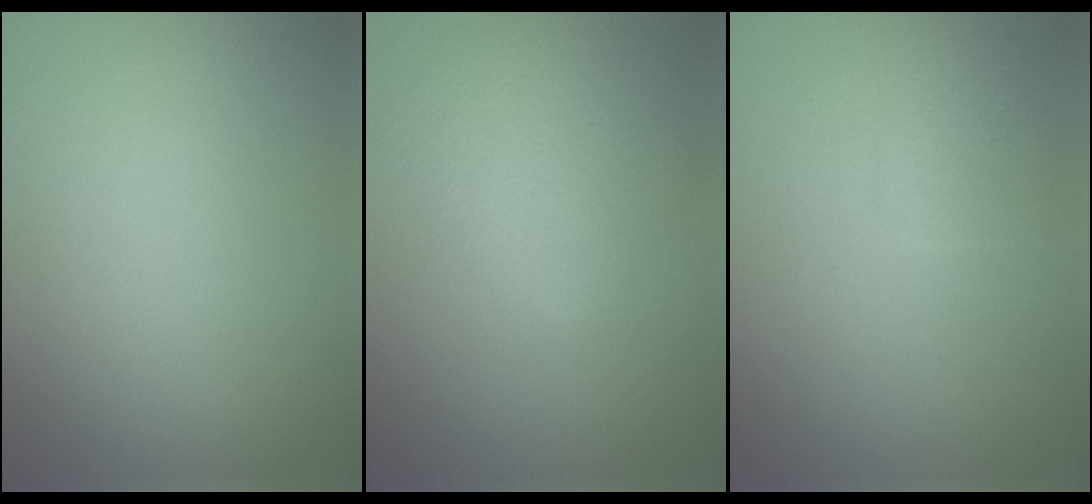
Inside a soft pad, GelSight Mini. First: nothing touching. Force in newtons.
{"total": 5.4, "press": 5.4, "slide": 0.2}
{"total": 2.0, "press": 2.0, "slide": 0.1}